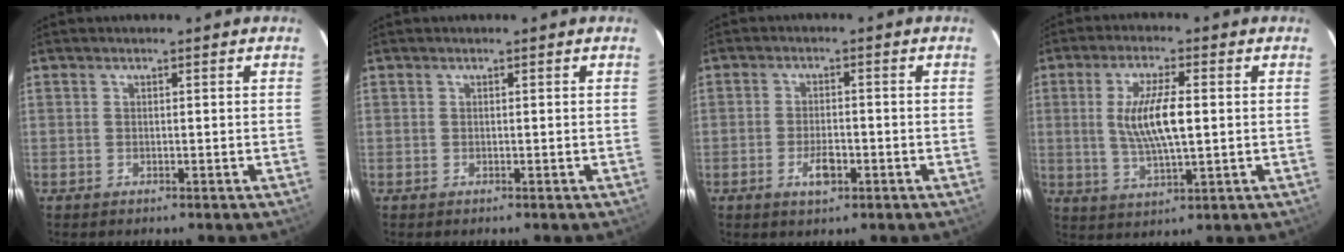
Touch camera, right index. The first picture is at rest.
{"total": 0.0}
{"total": 4.3, "force": [-2.0, 2.1, 3.2], "torque": [-0.066, -0.004, -0.033]}
{"total": 9.4, "force": [0.7, 2.4, 9.1], "torque": [-0.175, -0.003, 0.019]}